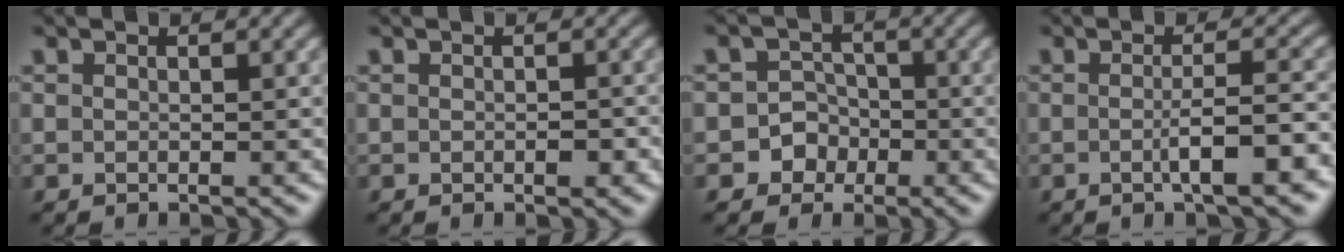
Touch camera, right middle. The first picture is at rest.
{"total": 1.2, "force": [-0.3, 0.5, 1.1], "torque": [-0.017, 0.001, -0.003]}
{"total": 3.8, "force": [-1.6, 3.4, 0.3], "torque": [0.031, 0.007, -0.045]}
{"total": 4.4, "force": [-1.2, 0.8, 4.2], "torque": [-0.065, 0.007, -0.020]}